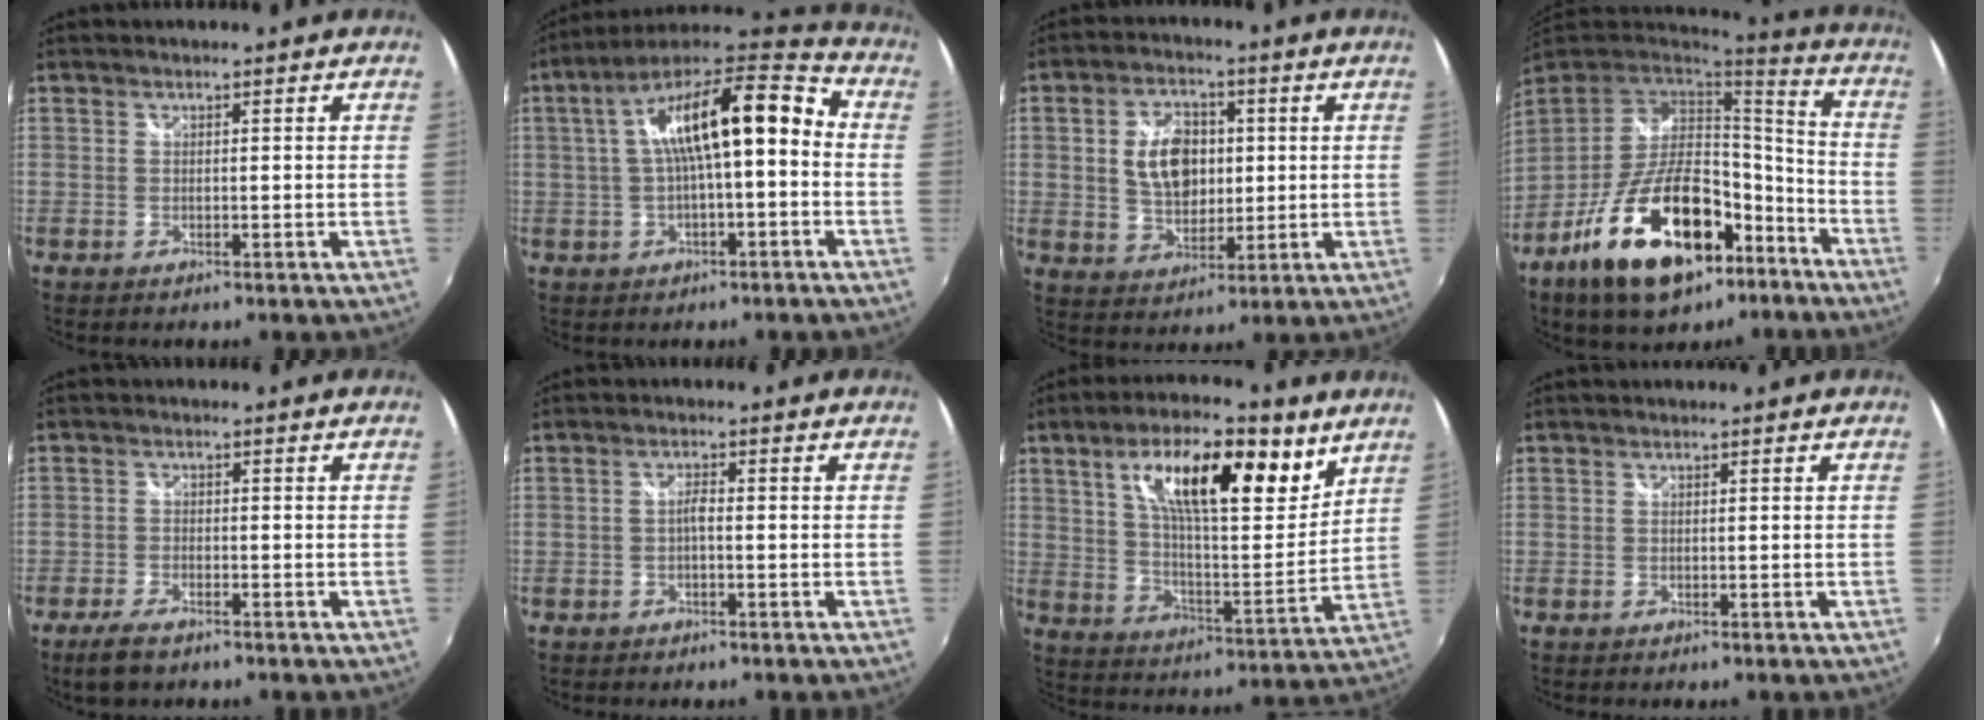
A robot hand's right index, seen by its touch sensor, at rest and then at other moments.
{"total": 17.4, "force": [0.4, 5.3, 16.5], "torque": [-0.278, 0.036, 0.006]}
{"total": 10.3, "force": [1.3, 6.9, 7.6], "torque": [-0.138, 0.013, 0.030]}
{"total": 24.5, "force": [-12.7, 12.2, 17.0], "torque": [-0.316, -0.001, -0.194]}
{"total": 4.6, "force": [-3.4, 1.6, 2.7], "torque": [-0.072, -0.010, -0.064]}
{"total": 1.5, "force": [-0.5, 0.4, 1.3], "torque": [-0.026, 0.004, -0.012]}
{"total": 20.0, "force": [10.2, 6.6, 15.8], "torque": [-0.252, 0.012, 0.166]}
{"total": 0.0}